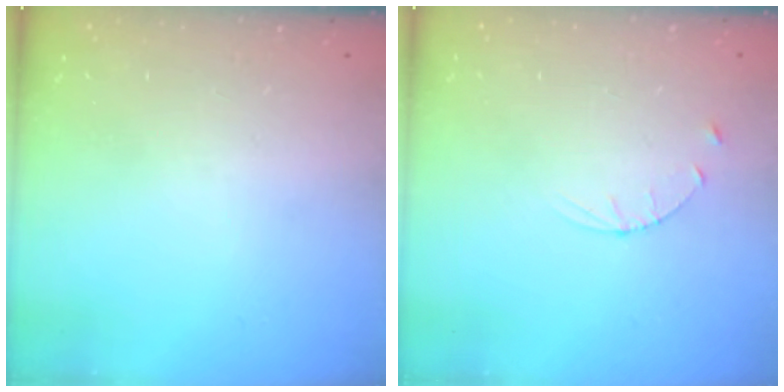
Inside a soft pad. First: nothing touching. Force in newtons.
{"total": 3.0, "press": 2.9, "slide": 0.4}